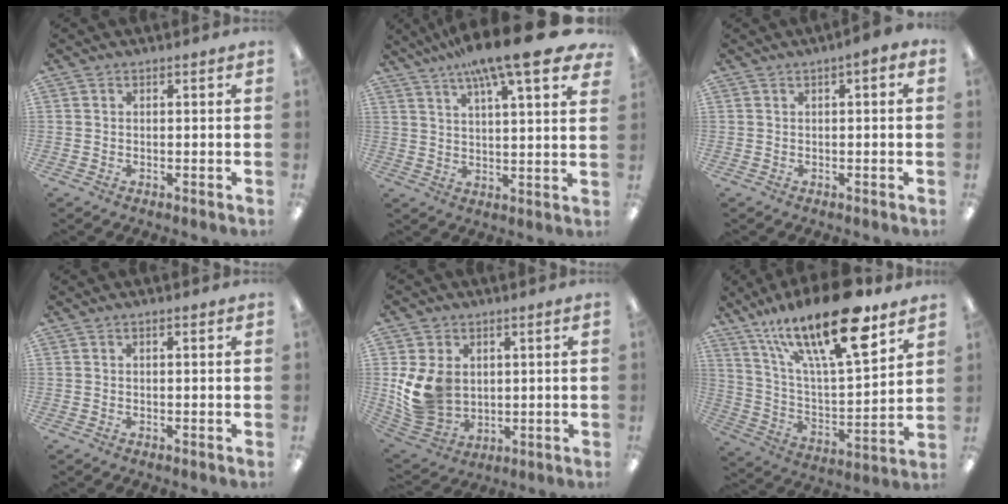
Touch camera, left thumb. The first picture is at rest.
{"total": 16.2, "force": [11.3, 3.4, 11.1], "torque": [-0.182, -0.059, 0.182]}
{"total": 2.2, "force": [0.3, 0.7, 2.0], "torque": [-0.031, 0.002, 0.003]}
{"total": 0.6, "force": [0.2, 0.1, 0.6], "torque": [-0.012, 0.002, 0.003]}
{"total": 12.4, "force": [2.0, 10.2, 6.6], "torque": [-0.155, -0.009, 0.042]}
{"total": 24.9, "force": [15.7, 7.7, 17.8], "torque": [-0.296, -0.093, 0.260]}